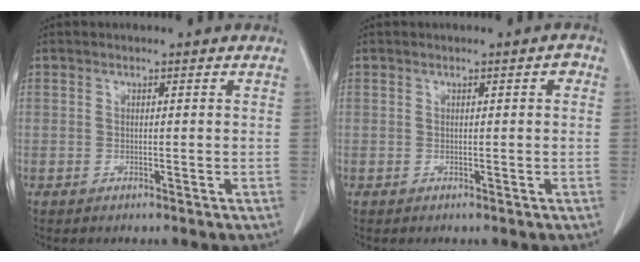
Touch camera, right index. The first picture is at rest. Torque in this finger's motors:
{"motor_torque": [0.11, -0.10, 0.06, 0.01]}